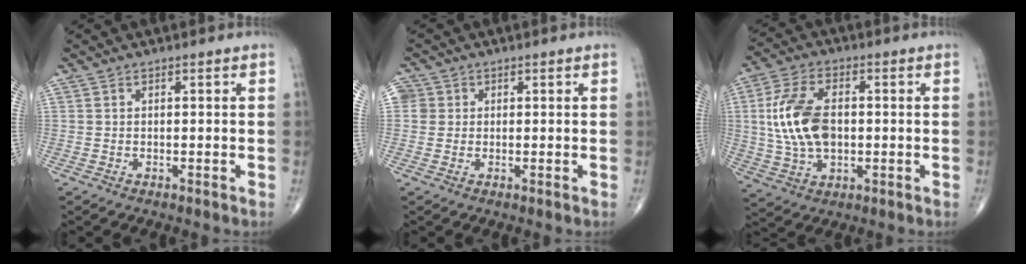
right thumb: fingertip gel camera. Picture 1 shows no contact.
{"total": 3.0, "force": [0.4, 2.9, 0.5], "torque": [0.011, 0.006, 0.006]}
{"total": 13.4, "force": [0.6, 7.9, 10.8], "torque": [-0.211, 0.008, 0.014]}